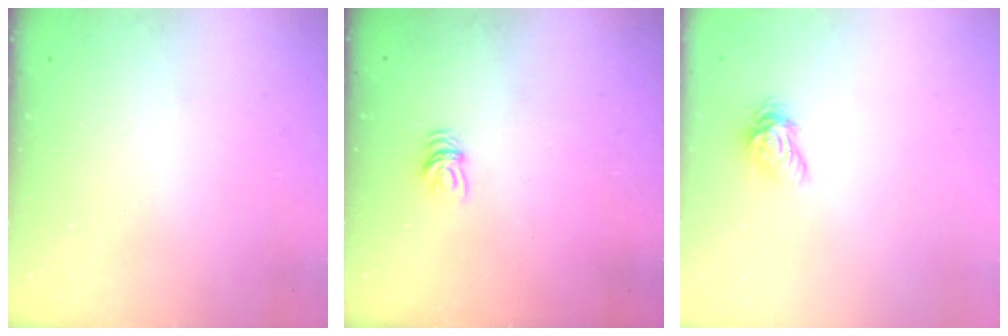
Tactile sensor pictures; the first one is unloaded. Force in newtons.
{"total": 4.1, "press": 4.0, "slide": 0.3}
{"total": 5.9, "press": 5.9, "slide": 0.3}